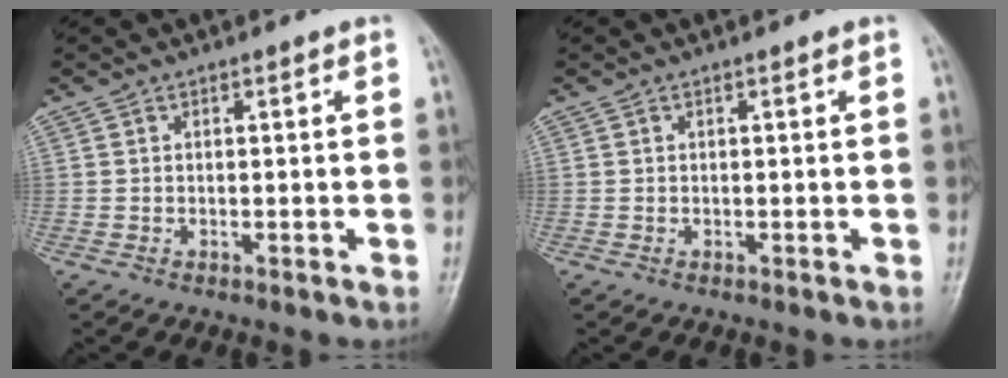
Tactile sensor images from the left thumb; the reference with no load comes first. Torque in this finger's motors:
{"motor_torque": [0.00, 0.00, 0.01, -0.01, 0.00]}